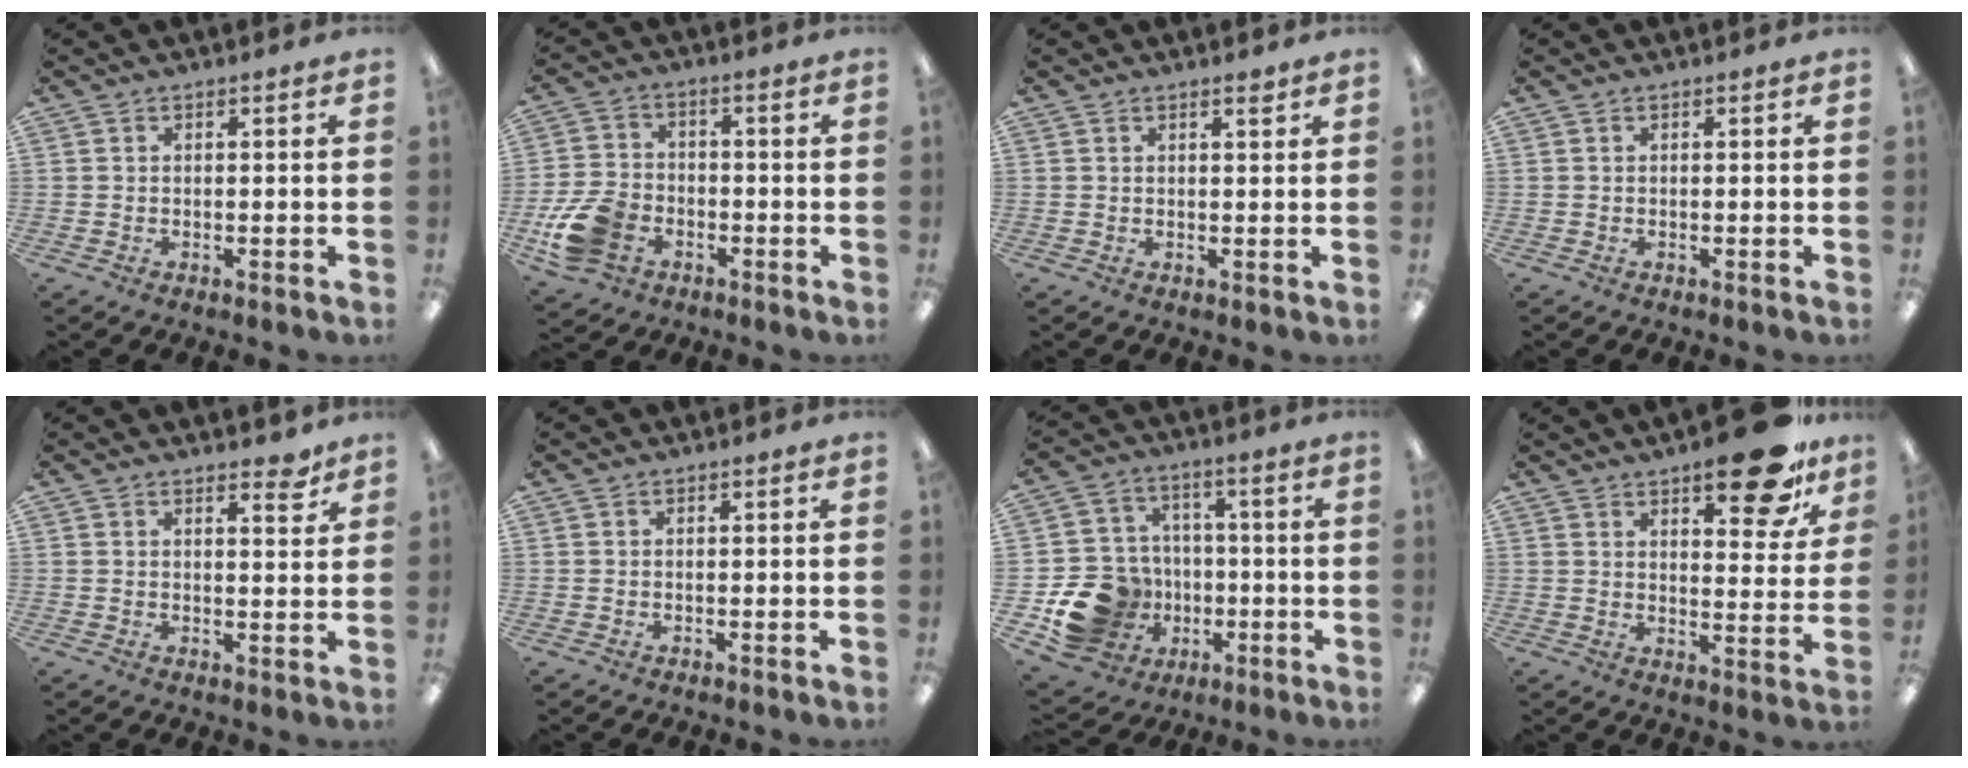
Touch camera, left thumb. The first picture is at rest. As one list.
[{"total": 10.8, "force": [-4.5, 7.7, 6.1], "torque": [-0.133, 0.024, -0.078]}, {"total": 1.4, "force": [1.2, 0.2, 0.7], "torque": [-0.008, -0.004, 0.019]}, {"total": 0.0}, {"total": 4.0, "force": [3.2, 1.3, 1.9], "torque": [-0.012, -0.020, 0.051]}, {"total": 0.0}, {"total": 15.9, "force": [-5.1, 13.8, 6.1], "torque": [-0.134, 0.039, -0.071]}, {"total": 15.0, "force": [10.5, 5.6, 9.2], "torque": [-0.108, -0.063, 0.170]}]